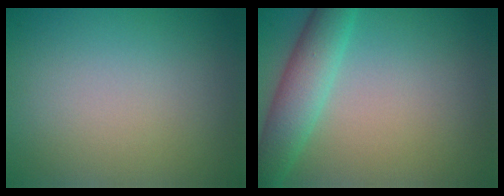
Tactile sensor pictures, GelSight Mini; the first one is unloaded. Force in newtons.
{"total": 4.2, "press": 4.2, "slide": 0.2}